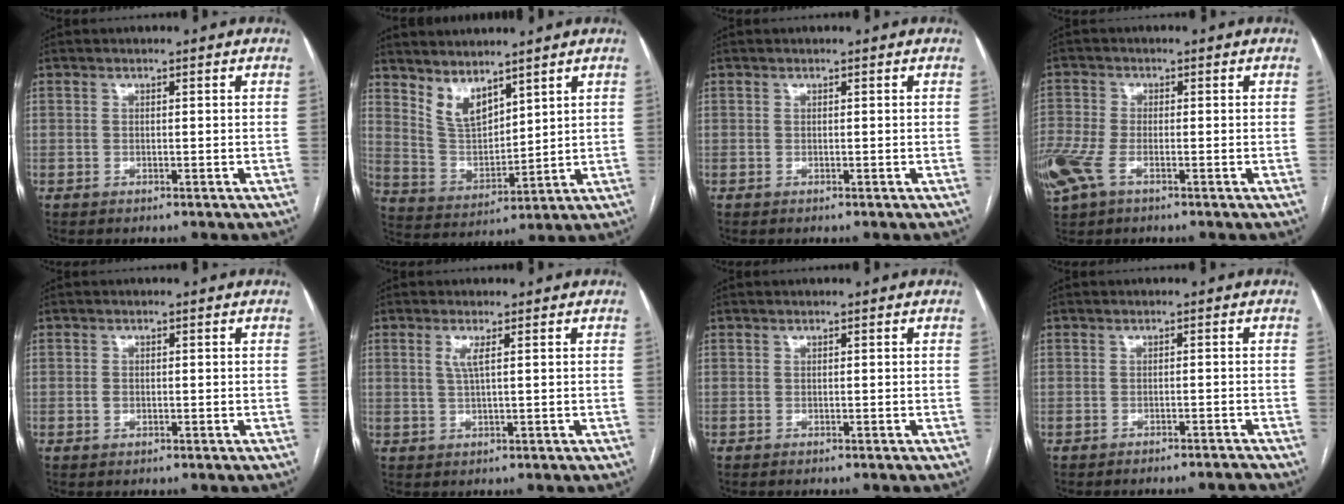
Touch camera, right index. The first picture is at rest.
{"total": 7.1, "force": [5.5, 2.8, 3.6], "torque": [-0.077, 0.000, 0.124]}
{"total": 0.0}
{"total": 8.0, "force": [-3.6, 3.9, 6.0], "torque": [-0.163, -0.008, -0.069]}
{"total": 1.1, "force": [-0.1, 0.8, 0.6], "torque": [-0.009, 0.002, -0.001]}
{"total": 2.1, "force": [0.7, -0.1, 2.0], "torque": [-0.050, 0.000, 0.015]}
{"total": 0.9, "force": [-0.9, 0.0, 0.3], "torque": [0.002, -0.001, -0.014]}
{"total": 3.9, "force": [-3.8, -0.3, 0.7], "torque": [0.001, -0.004, -0.049]}